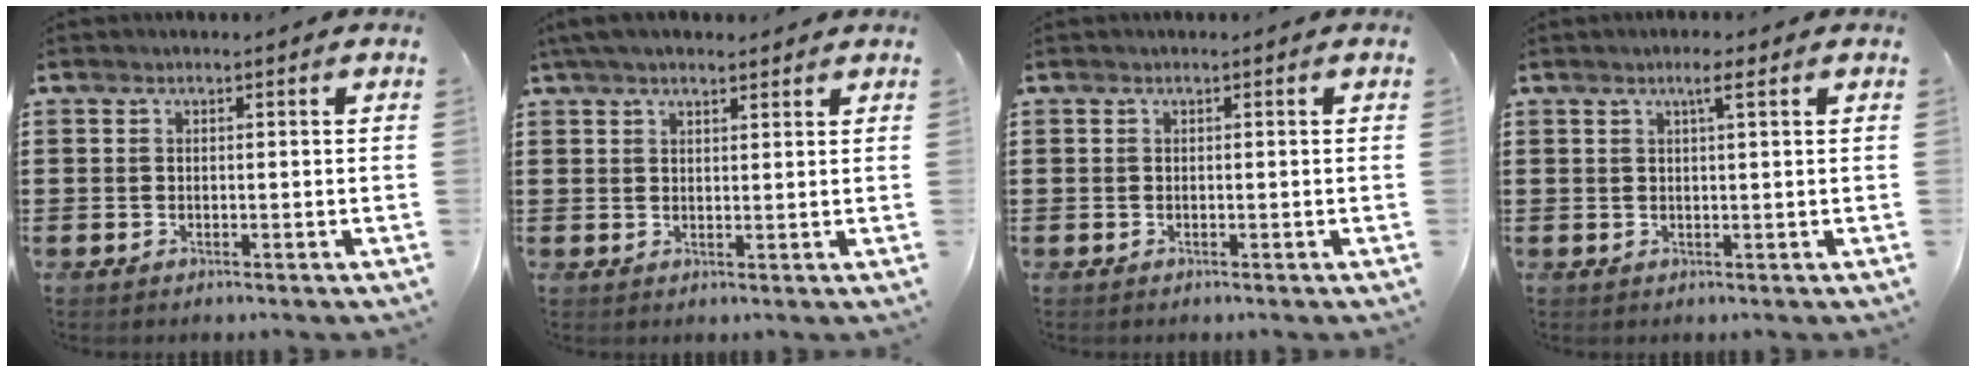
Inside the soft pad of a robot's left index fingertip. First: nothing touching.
{"total": 3.8, "force": [3.1, 1.3, 1.9], "torque": [-0.045, 0.003, 0.058]}
{"total": 0.0}
{"total": 2.4, "force": [1.2, 0.2, 2.0], "torque": [-0.043, 0.002, 0.020]}